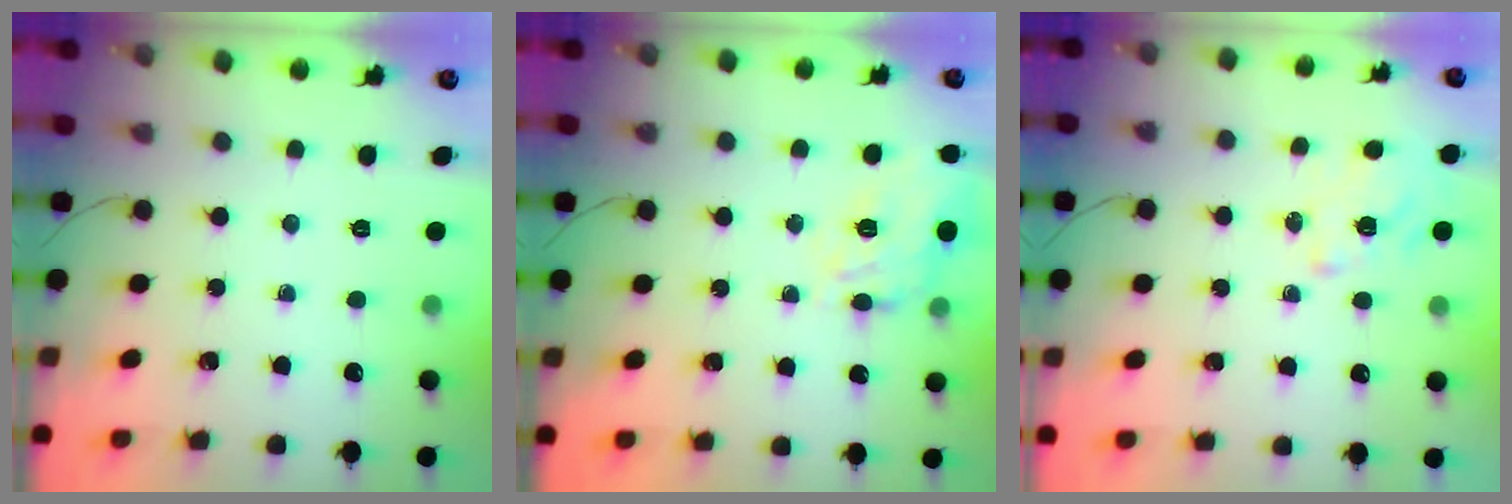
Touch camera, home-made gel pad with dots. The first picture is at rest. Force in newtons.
{"total": 16.8, "press": 16.7, "slide": 1.6}
{"total": 1.4, "press": 1.2, "slide": 0.8}